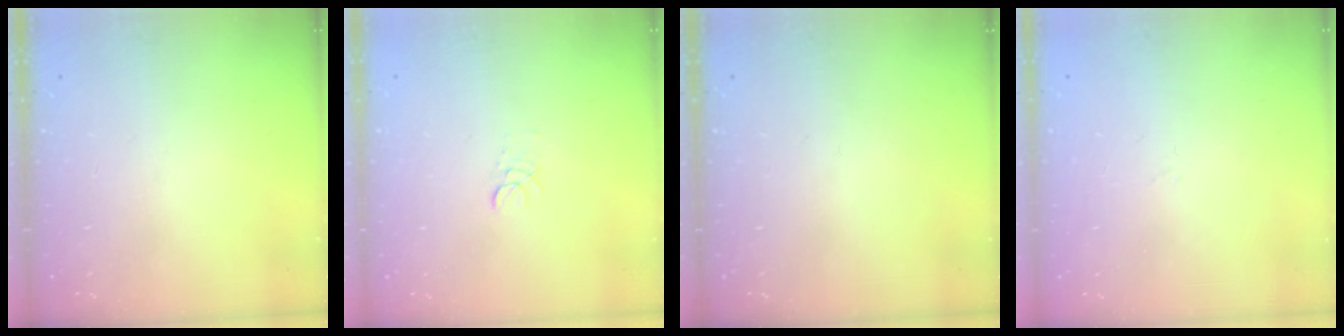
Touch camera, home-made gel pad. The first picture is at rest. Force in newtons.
{"total": 2.9, "press": 2.8, "slide": 0.3}
{"total": 0.0}
{"total": 0.9, "press": 0.9, "slide": 0.2}